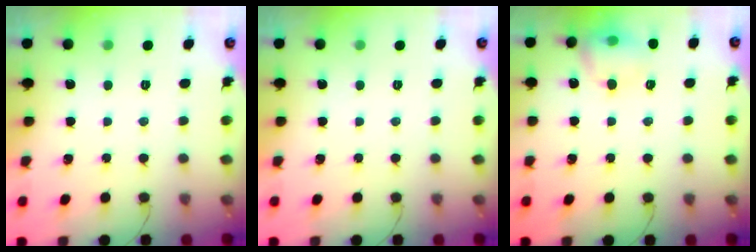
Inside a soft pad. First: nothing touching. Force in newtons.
{"total": 0.0}
{"total": 10.0, "press": 9.9, "slide": 1.4}